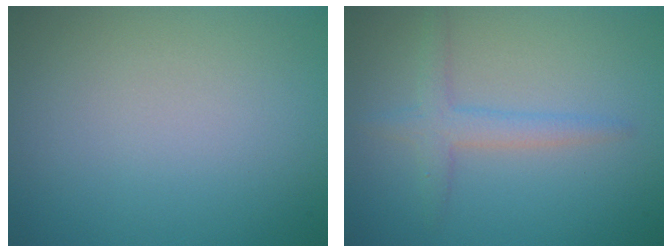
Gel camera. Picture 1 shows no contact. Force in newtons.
{"total": 2.4, "press": 2.4, "slide": 0.1}